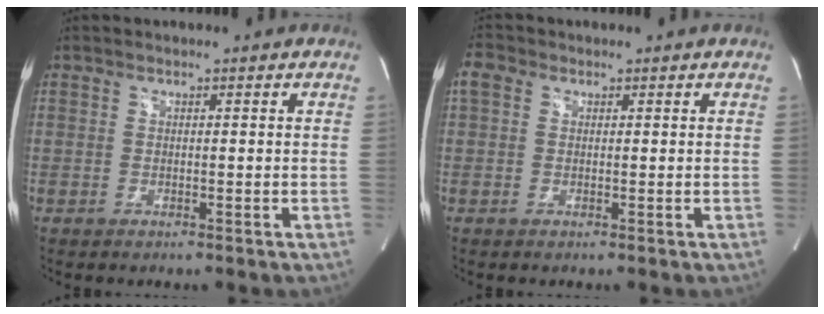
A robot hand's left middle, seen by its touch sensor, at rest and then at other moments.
{"total": 2.2, "force": [0.8, 1.8, 1.1], "torque": [-0.030, 0.018, 0.015]}